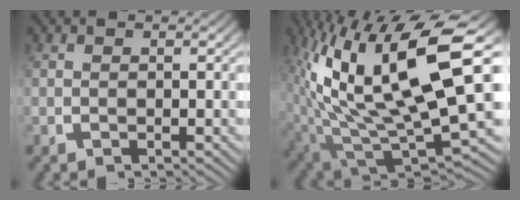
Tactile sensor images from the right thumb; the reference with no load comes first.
{"total": 17.4, "force": [-0.6, 10.4, 14.0], "torque": [-0.292, -0.060, 0.025]}